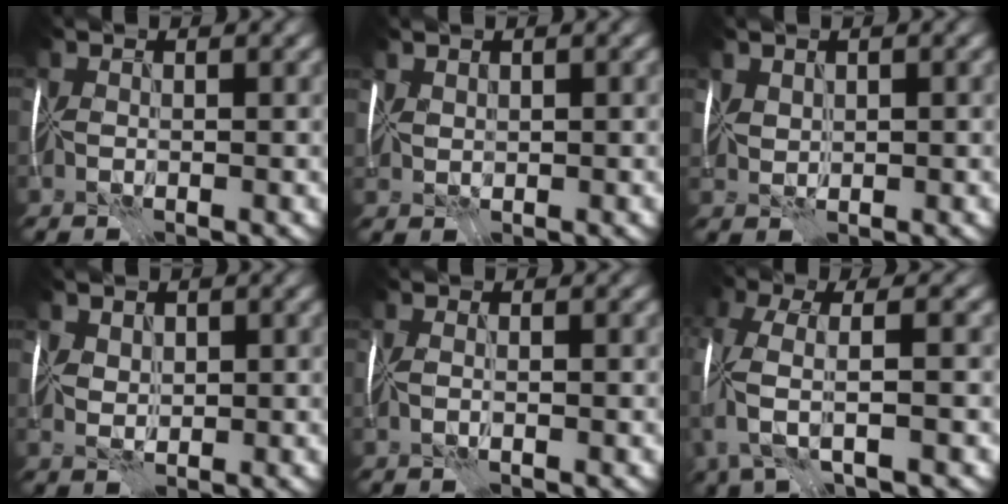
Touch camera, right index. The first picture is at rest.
{"total": 2.4, "force": [2.0, 1.1, 0.6], "torque": [-0.021, 0.014, 0.038]}
{"total": 1.1, "force": [1.0, 0.5, 0.2], "torque": [-0.010, 0.004, 0.031]}
{"total": 2.3, "force": [1.5, 1.4, 1.0], "torque": [-0.021, 0.012, 0.024]}
{"total": 0.7, "force": [-0.4, -0.6, 0.1], "torque": [-0.005, 0.001, -0.007]}
{"total": 4.3, "force": [-0.8, 0.9, 4.1], "torque": [-0.097, 0.003, -0.024]}